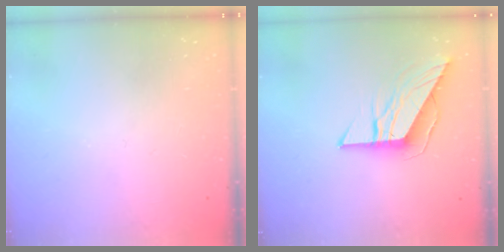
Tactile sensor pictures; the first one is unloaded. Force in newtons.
{"total": 8.7, "press": 8.7, "slide": 0.7}